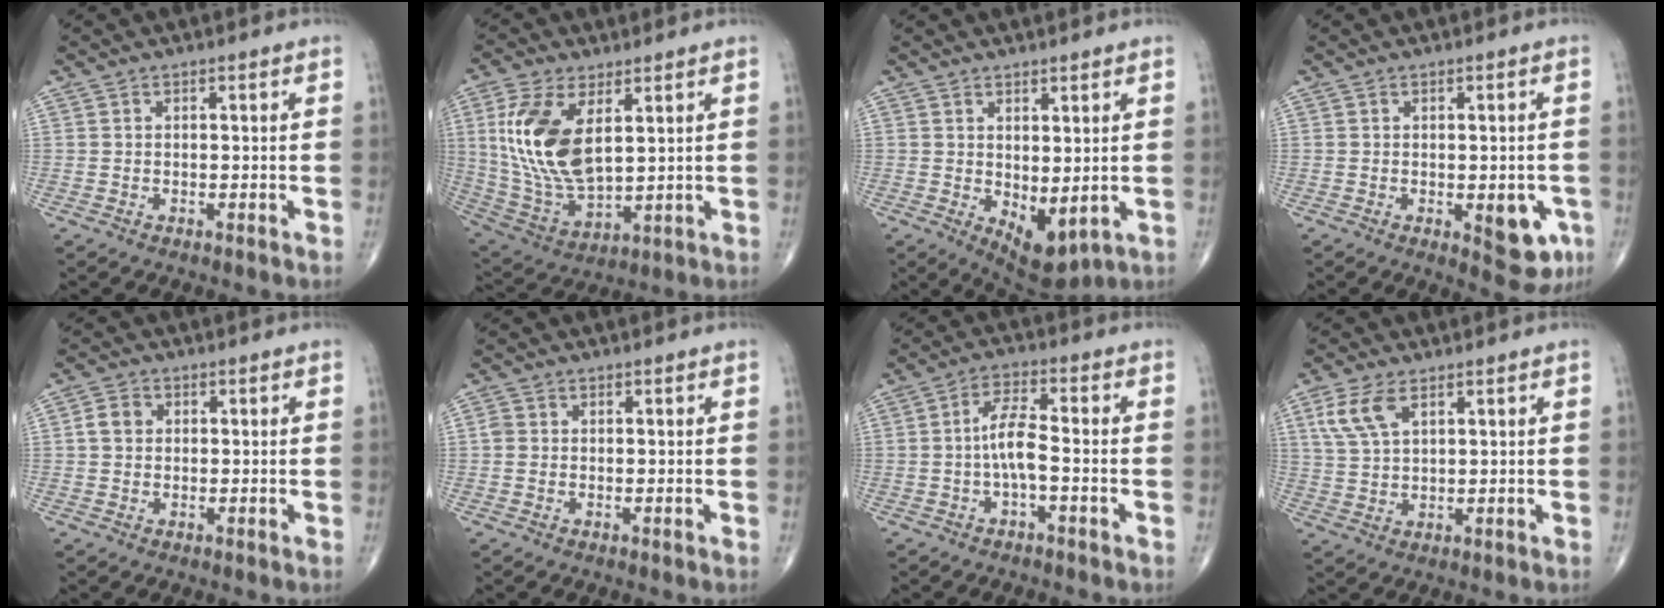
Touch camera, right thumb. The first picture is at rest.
{"total": 16.1, "force": [4.3, 8.1, 13.3], "torque": [-0.272, -0.019, 0.098]}
{"total": 7.4, "force": [-0.4, 3.6, 6.4], "torque": [-0.079, -0.014, 0.013]}
{"total": 7.6, "force": [-2.2, 3.5, 6.4], "torque": [-0.051, -0.004, -0.018]}
{"total": 3.1, "force": [0.3, 2.6, 1.7], "torque": [-0.027, 0.007, 0.003]}
{"total": 1.4, "force": [0.0, 1.2, 0.7], "torque": [-0.015, 0.001, -0.001]}
{"total": 5.7, "force": [-1.3, 1.6, 5.4], "torque": [-0.109, 0.021, -0.028]}
{"total": 6.7, "force": [3.2, 3.3, 4.9], "torque": [-0.105, -0.003, 0.070]}